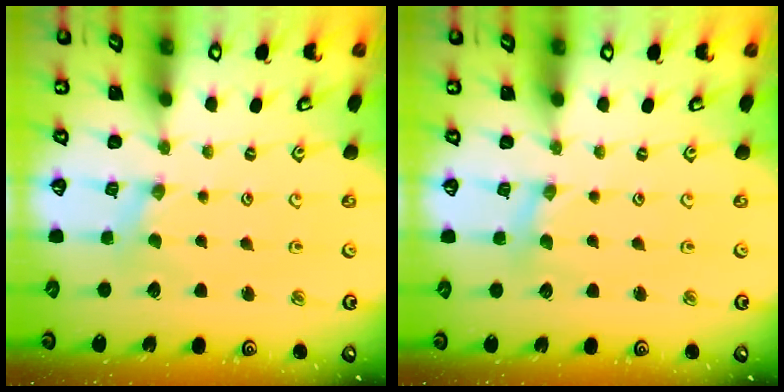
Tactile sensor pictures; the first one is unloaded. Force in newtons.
{"total": 1.4, "press": 1.4, "slide": 0.3}